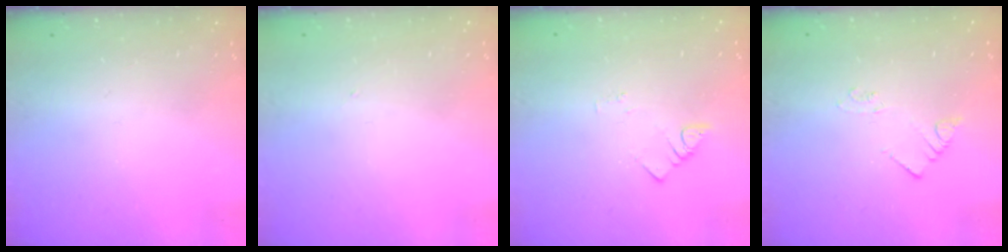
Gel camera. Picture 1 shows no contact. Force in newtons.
{"total": 1.3, "press": 1.3, "slide": 0.2}
{"total": 2.1, "press": 2.0, "slide": 0.4}
{"total": 2.1, "press": 2.1, "slide": 0.1}